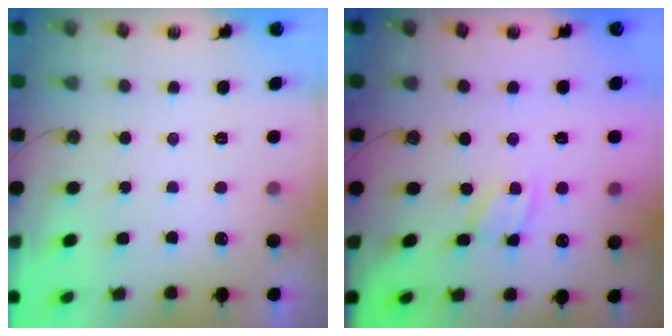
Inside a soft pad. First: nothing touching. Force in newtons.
{"total": 2.6, "press": 2.6, "slide": 0.1}